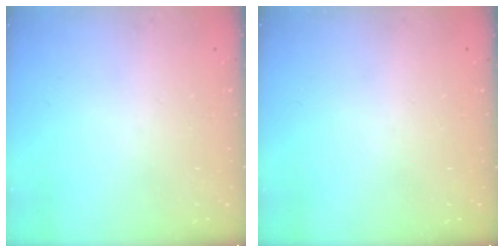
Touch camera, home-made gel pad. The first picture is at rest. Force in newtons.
{"total": 0.0}